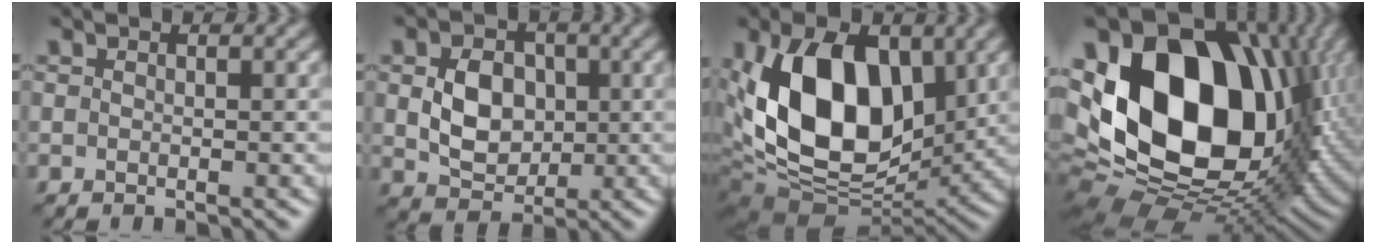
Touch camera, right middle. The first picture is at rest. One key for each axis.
{"total": 4.7, "fx": 0.3, "fy": 3.6, "fz": 3.0, "tx": -0.066, "ty": -0.004, "tz": 0.006}
{"total": 14.0, "fx": 2.1, "fy": 8.5, "fz": 10.9, "tx": -0.197, "ty": -0.009, "tz": 0.029}
{"total": 20.4, "fx": 3.4, "fy": 13.5, "fz": 14.9, "tx": -0.291, "ty": -0.003, "tz": 0.068}